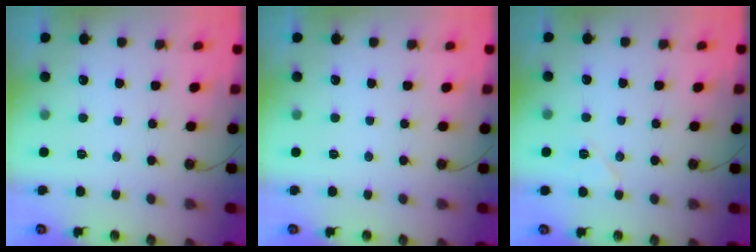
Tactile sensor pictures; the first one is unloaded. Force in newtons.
{"total": 0.0}
{"total": 5.9, "press": 5.8, "slide": 0.8}